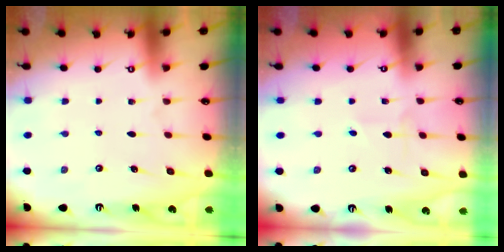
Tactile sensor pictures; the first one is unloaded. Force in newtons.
{"total": 2.8, "press": 2.8, "slide": 0.3}